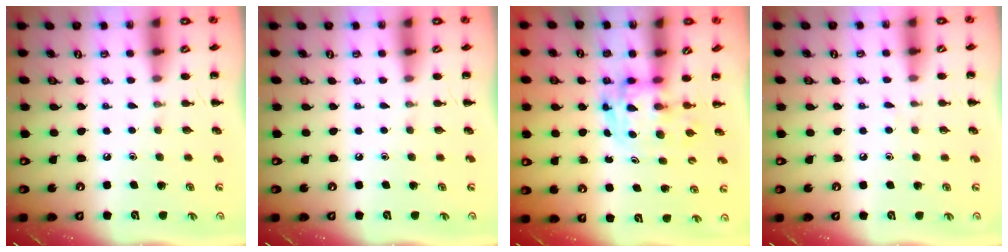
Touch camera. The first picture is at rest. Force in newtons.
{"total": 0.0}
{"total": 3.4, "press": 3.4, "slide": 0.6}
{"total": 2.9, "press": 2.8, "slide": 1.0}